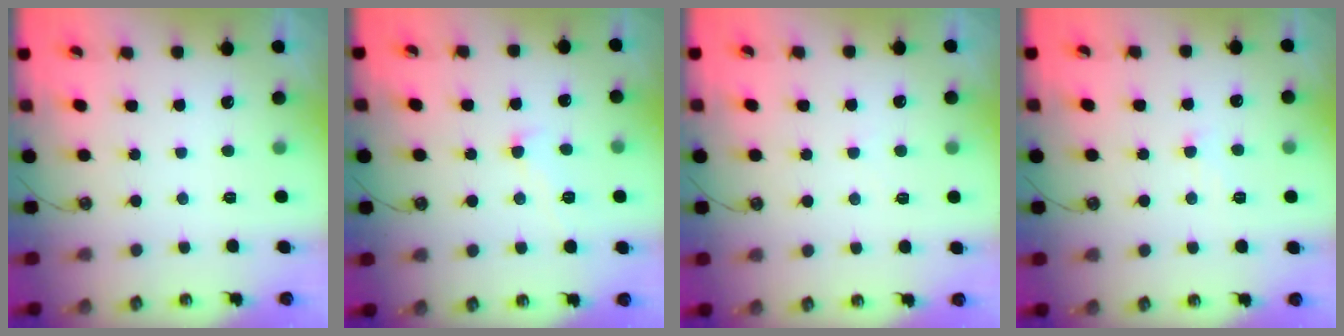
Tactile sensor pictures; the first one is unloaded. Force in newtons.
{"total": 2.3, "press": 2.2, "slide": 0.8}
{"total": 1.3, "press": 1.2, "slide": 0.4}
{"total": 0.8, "press": 0.6, "slide": 0.5}